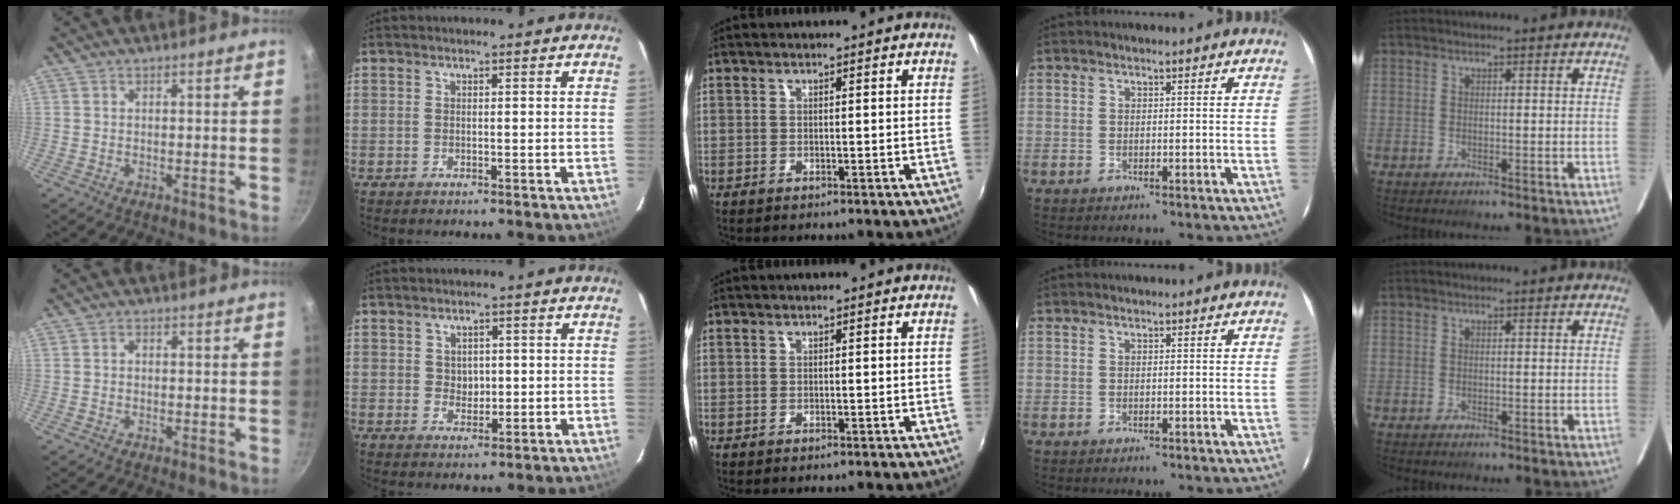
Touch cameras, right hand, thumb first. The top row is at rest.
{"thumb": {"total": 0.9, "force": [-0.1, 0.7, 0.5], "torque": [-0.008, 0.006, -0.002]}, "index": {"total": 2.8, "force": [0.3, 2.5, 1.2], "torque": [-0.016, 0.004, 0.008]}}